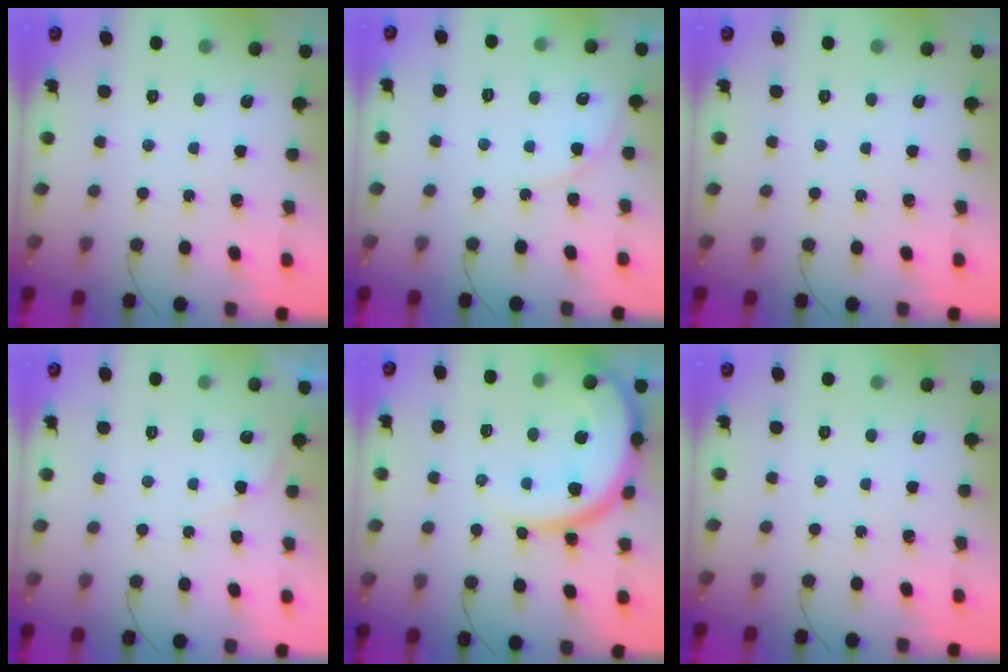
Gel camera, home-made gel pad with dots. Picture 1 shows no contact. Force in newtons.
{"total": 5.4, "press": 5.4, "slide": 0.4}
{"total": 0.0}
{"total": 3.4, "press": 3.4, "slide": 0.0}
{"total": 14.1, "press": 14.0, "slide": 1.6}
{"total": 0.0}